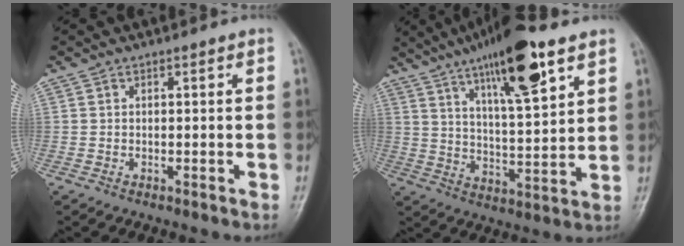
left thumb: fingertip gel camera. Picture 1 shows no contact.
{"total": 17.3, "force": [10.1, 4.0, 13.5], "torque": [-0.205, -0.040, 0.170]}